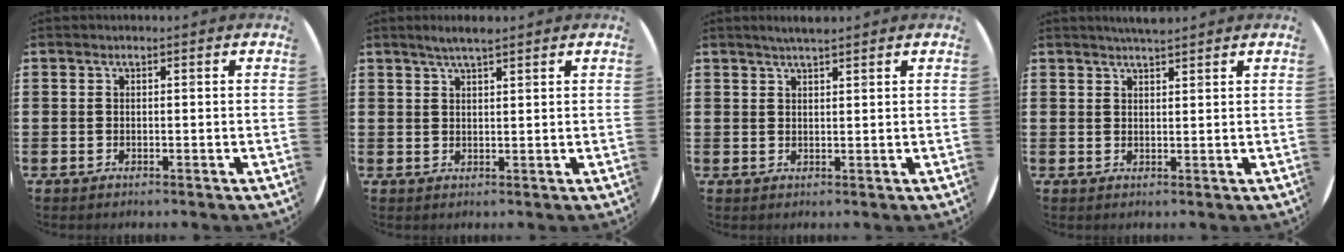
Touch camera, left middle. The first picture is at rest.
{"total": 2.8, "force": [2.4, 0.2, 1.5], "torque": [-0.029, 0.004, 0.042]}
{"total": 2.2, "force": [2.0, 0.1, 0.9], "torque": [-0.018, 0.003, 0.036]}
{"total": 2.4, "force": [2.3, 0.0, 0.5], "torque": [-0.012, -0.002, 0.043]}